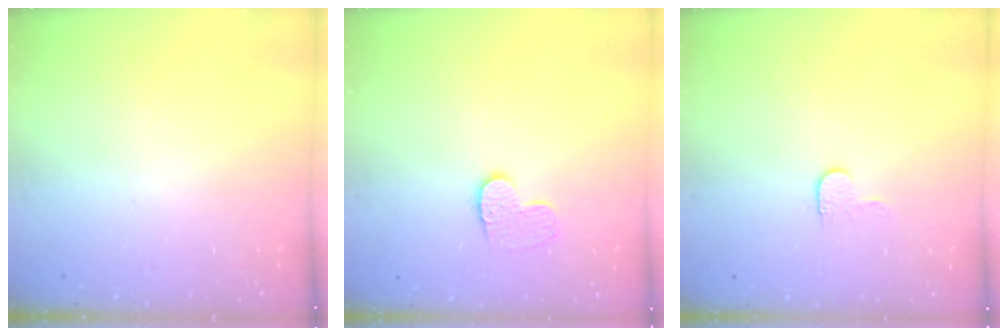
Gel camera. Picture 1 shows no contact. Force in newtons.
{"total": 8.3, "press": 8.3, "slide": 0.4}
{"total": 3.5, "press": 3.5, "slide": 0.4}